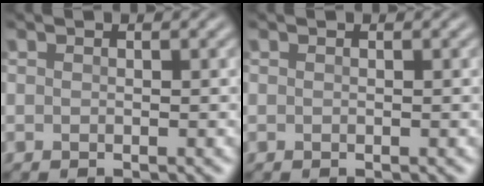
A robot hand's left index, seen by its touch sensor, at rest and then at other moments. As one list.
[{"total": 0.0}]